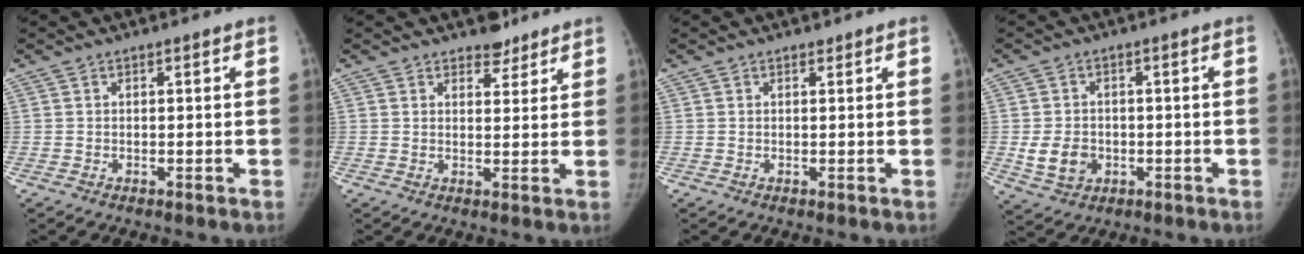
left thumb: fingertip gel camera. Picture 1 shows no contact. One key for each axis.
{"total": 3.6, "fx": 3.0, "fy": 1.9, "fz": 0.8, "tx": 0.011, "ty": -0.021, "tz": 0.042}
{"total": 0.6, "fx": 0.5, "fy": 0.3, "fz": 0.1, "tx": -0.004, "ty": -0.004, "tz": 0.006}
{"total": 6.3, "fx": -1.2, "fy": 5.0, "fz": 3.5, "tx": -0.051, "ty": 0.004, "tz": -0.010}